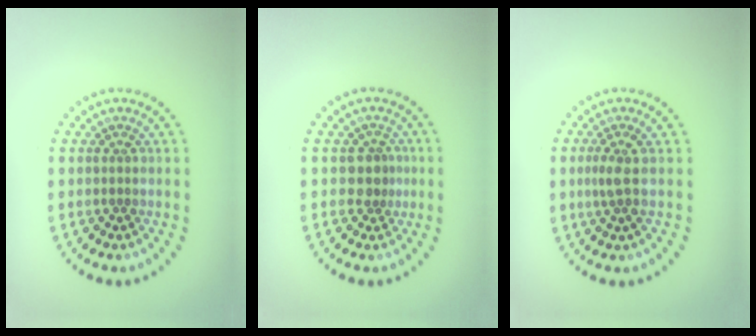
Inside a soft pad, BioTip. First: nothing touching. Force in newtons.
{"total": 2.1, "press": 1.6, "slide": 1.3}
{"total": 1.8, "press": 1.4, "slide": 1.2}